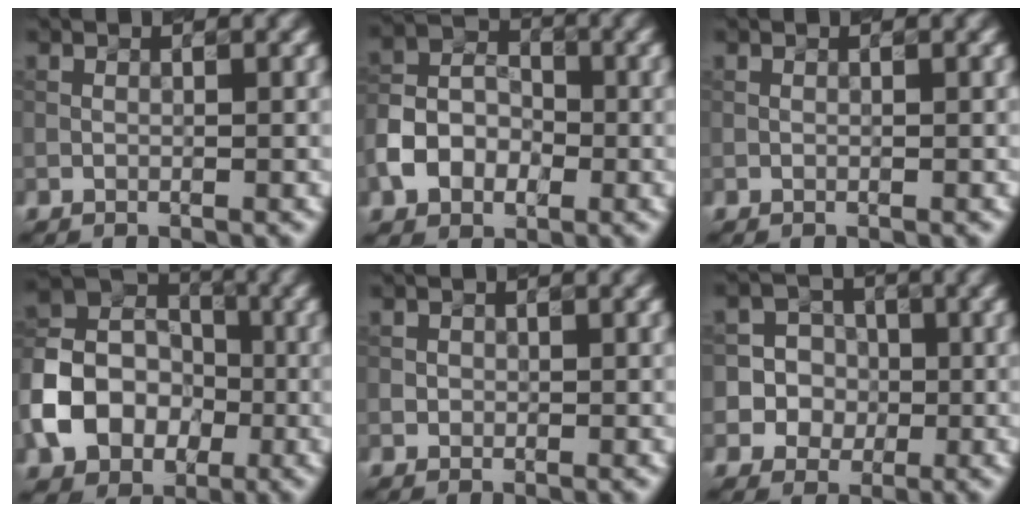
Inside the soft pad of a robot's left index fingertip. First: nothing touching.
{"total": 4.9, "force": [-1.9, 3.7, 2.5], "torque": [-0.052, 0.008, -0.042]}
{"total": 0.0}
{"total": 8.1, "force": [-2.7, 6.4, 4.1], "torque": [-0.079, 0.006, -0.058]}
{"total": 0.7, "force": [0.0, 0.7, 0.1], "torque": [0.005, -0.002, 0.001]}
{"total": 7.0, "force": [-0.5, 6.9, 1.2], "torque": [-0.026, 0.028, -0.011]}